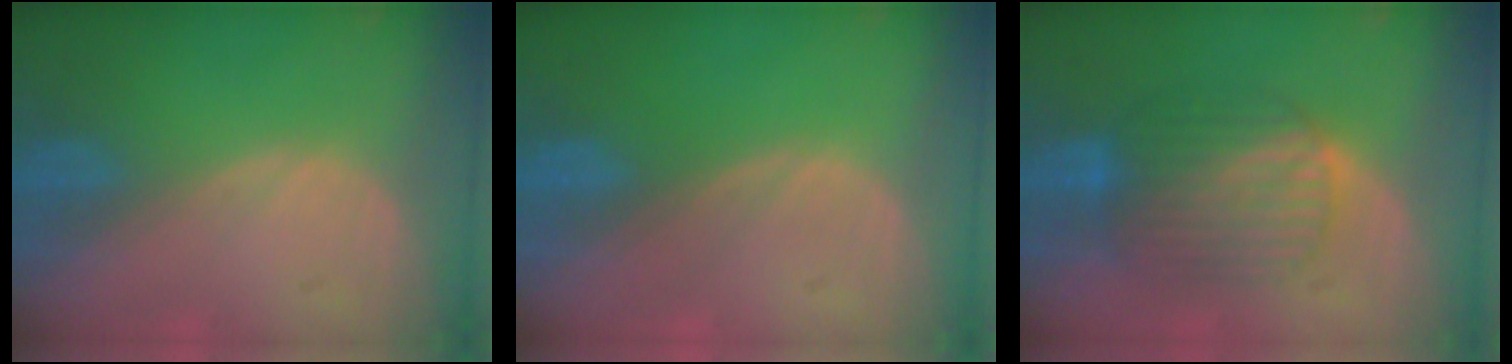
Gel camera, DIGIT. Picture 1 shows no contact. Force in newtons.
{"total": 0.0}
{"total": 7.4, "press": 7.3, "slide": 0.3}